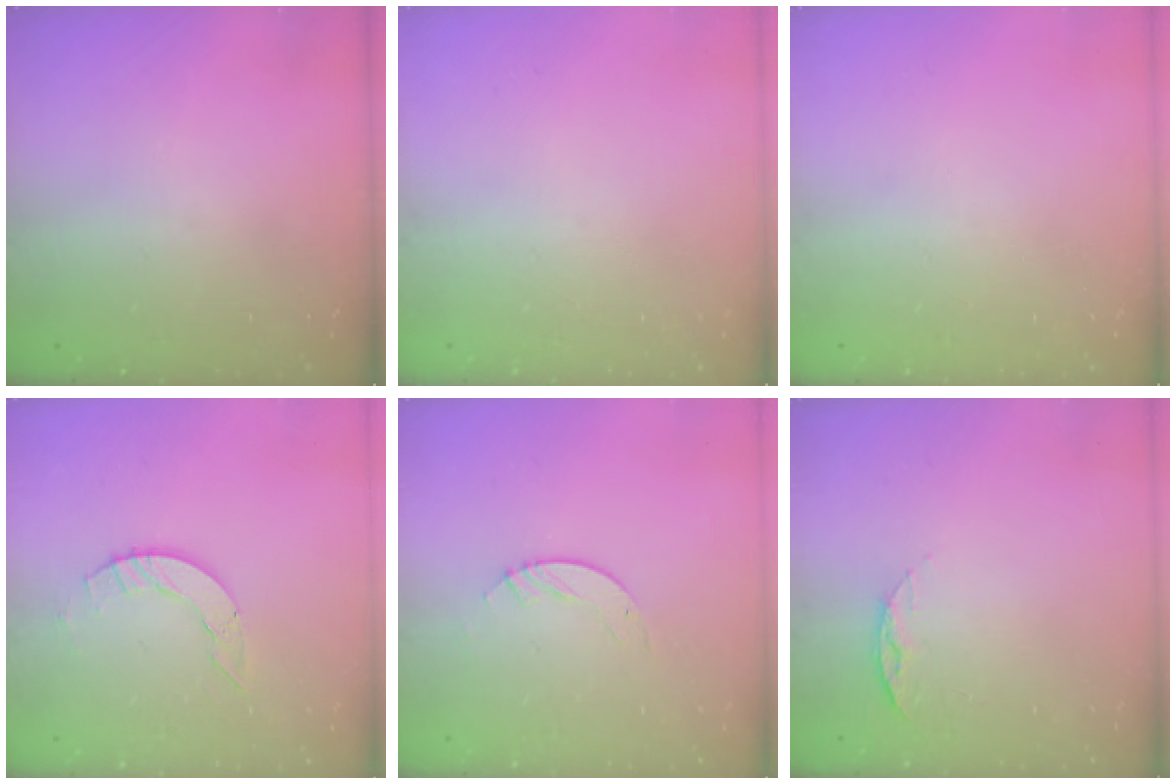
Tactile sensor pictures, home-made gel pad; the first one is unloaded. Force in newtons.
{"total": 0.0}
{"total": 0.0}
{"total": 5.5, "press": 5.5, "slide": 0.2}
{"total": 3.1, "press": 3.1, "slide": 0.3}
{"total": 6.2, "press": 6.1, "slide": 0.7}